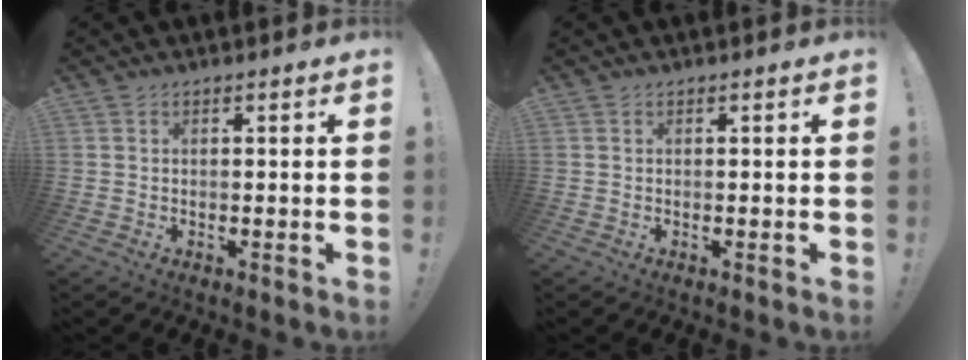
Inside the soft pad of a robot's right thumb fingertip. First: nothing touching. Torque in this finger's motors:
{"motor_torque": [-0.14, 0.04, 0.07, -0.07, 0.03]}